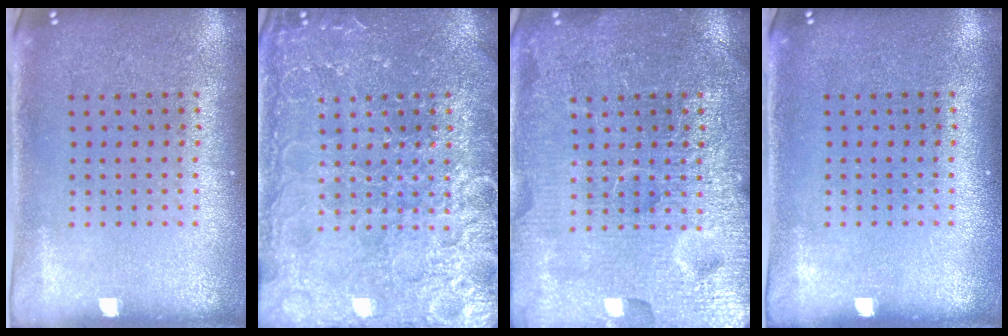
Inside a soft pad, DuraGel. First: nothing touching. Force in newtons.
{"total": 4.3, "press": 4.3, "slide": 0.5}
{"total": 7.2, "press": 7.1, "slide": 1.0}
{"total": 0.0}